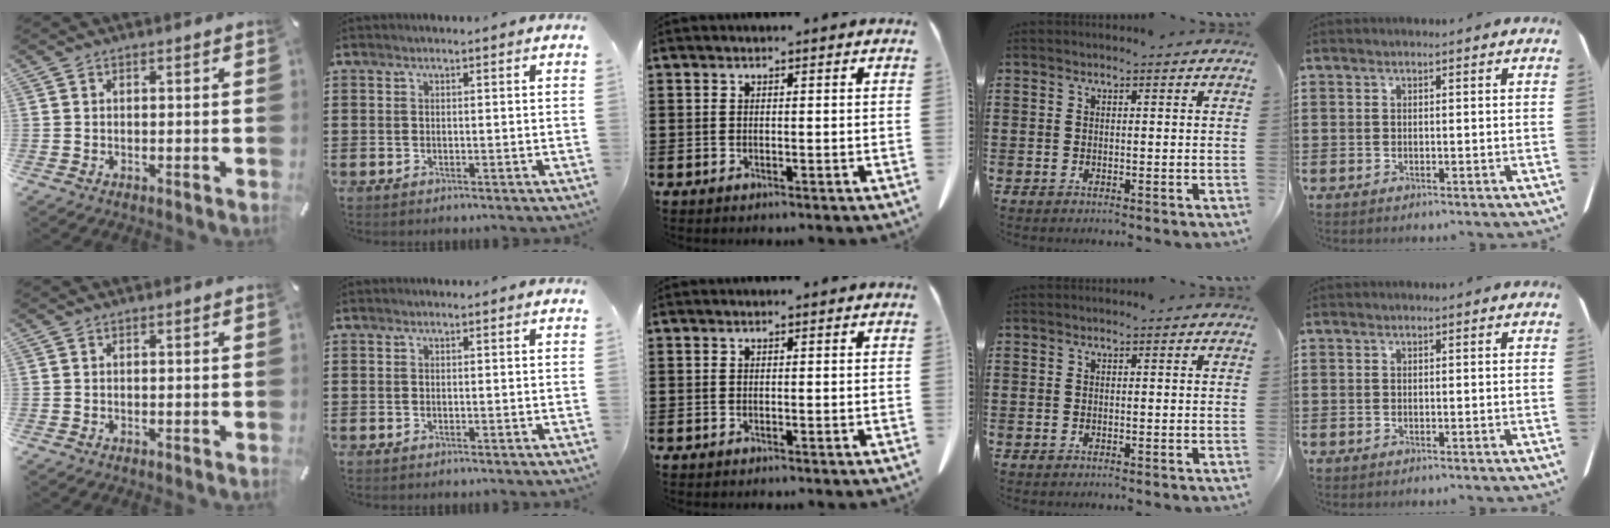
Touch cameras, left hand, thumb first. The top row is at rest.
{}